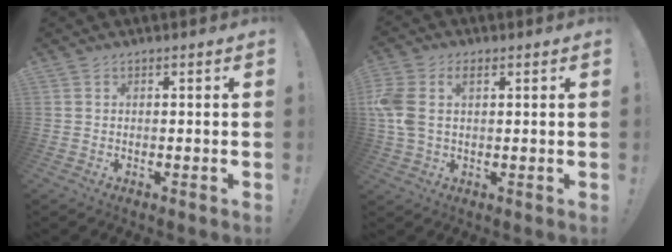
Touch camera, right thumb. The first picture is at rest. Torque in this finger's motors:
{"motor_torque": [1.30, 1.26, 0.06, 0.06, 0.34]}